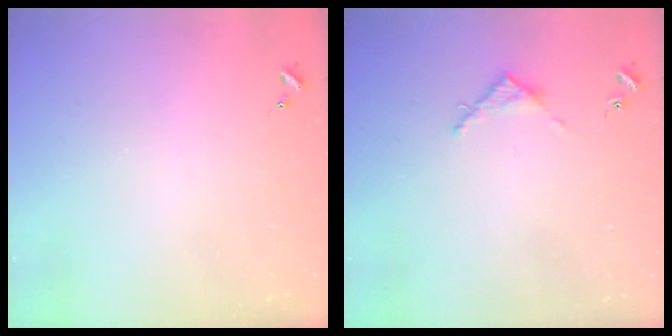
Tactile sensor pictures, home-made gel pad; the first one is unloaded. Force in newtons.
{"total": 4.0, "press": 4.0, "slide": 0.5}